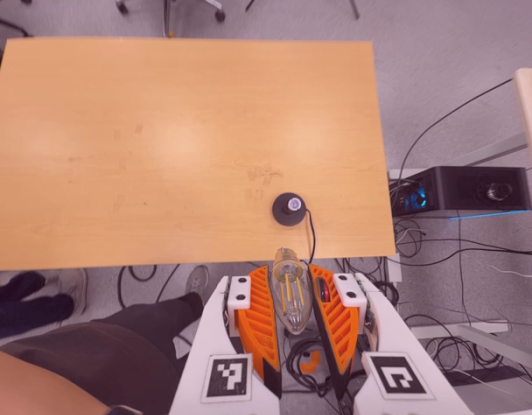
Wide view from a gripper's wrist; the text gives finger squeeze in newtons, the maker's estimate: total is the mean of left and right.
{"total": 8.4, "left": 7.9, "right": 9.0}